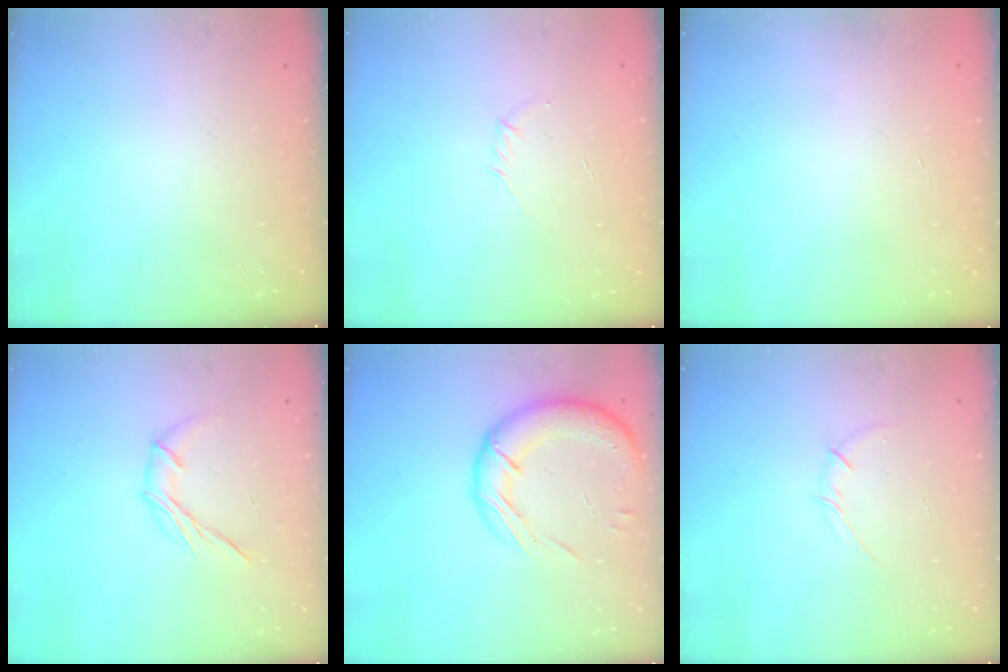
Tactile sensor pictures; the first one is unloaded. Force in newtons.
{"total": 2.8, "press": 2.7, "slide": 0.7}
{"total": 0.5, "press": 0.5, "slide": 0.1}
{"total": 6.7, "press": 6.7, "slide": 0.8}
{"total": 17.6, "press": 17.1, "slide": 4.2}
{"total": 4.0, "press": 3.8, "slide": 1.1}